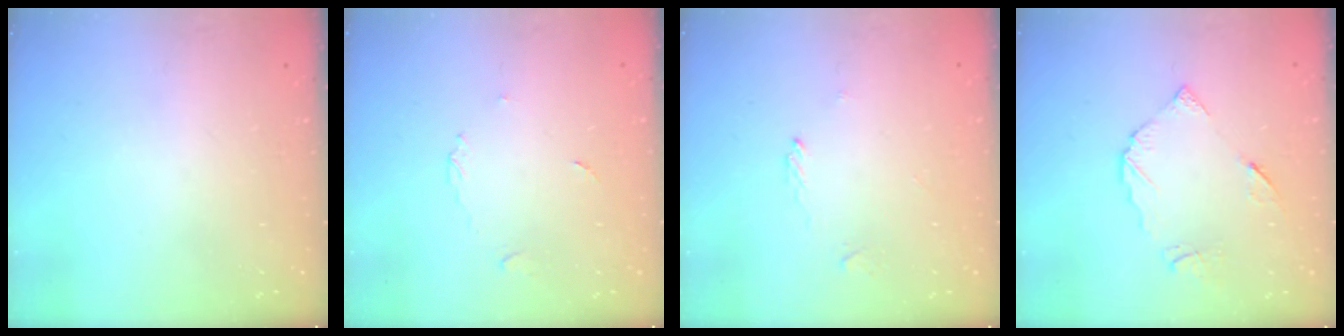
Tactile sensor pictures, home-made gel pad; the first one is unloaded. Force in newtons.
{"total": 2.7, "press": 2.7, "slide": 0.4}
{"total": 1.9, "press": 1.8, "slide": 0.5}
{"total": 7.7, "press": 7.7, "slide": 0.5}